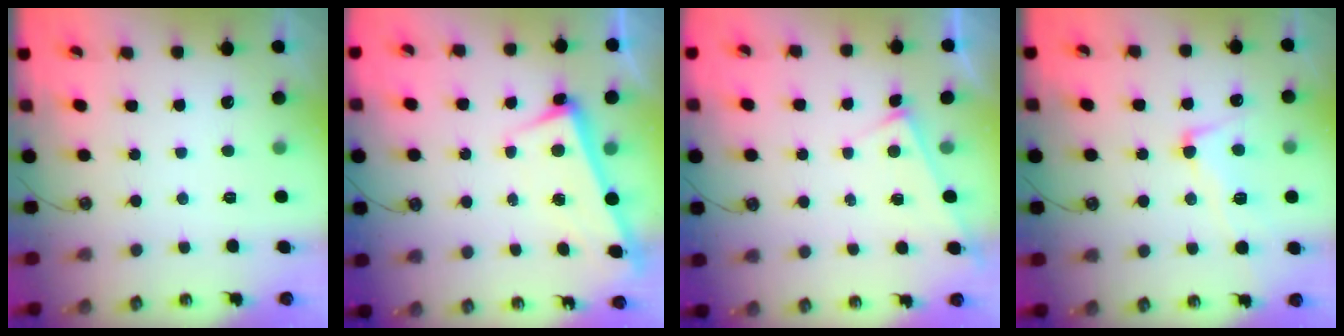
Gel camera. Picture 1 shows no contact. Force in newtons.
{"total": 2.5, "press": 2.4, "slide": 0.7}
{"total": 2.9, "press": 2.9, "slide": 0.2}
{"total": 4.4, "press": 4.2, "slide": 1.3}